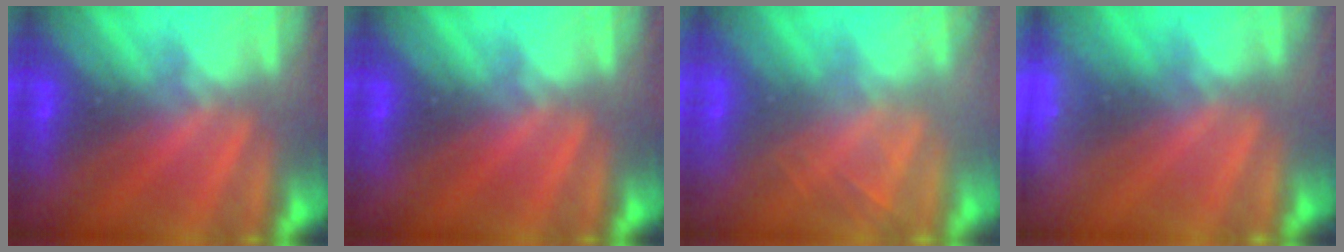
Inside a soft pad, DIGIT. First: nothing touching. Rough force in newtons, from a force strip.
{"total": 0.0}
{"total": 2.0}
{"total": 3.2}